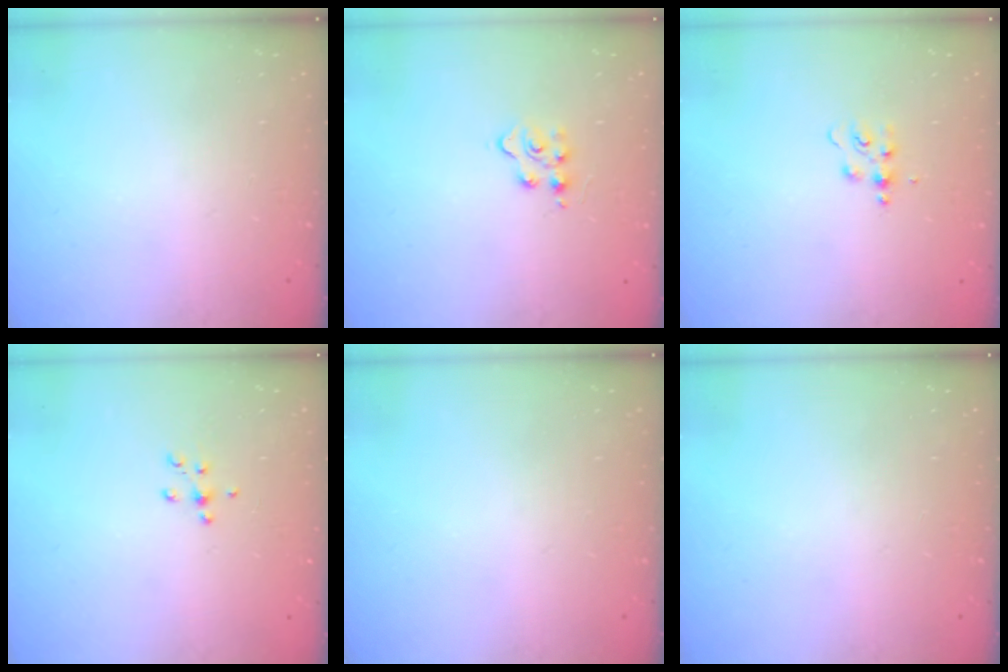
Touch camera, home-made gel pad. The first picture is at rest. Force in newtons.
{"total": 4.6, "press": 4.5, "slide": 0.6}
{"total": 5.7, "press": 5.6, "slide": 0.7}
{"total": 5.3, "press": 5.2, "slide": 1.0}
{"total": 0.0}
{"total": 0.0}